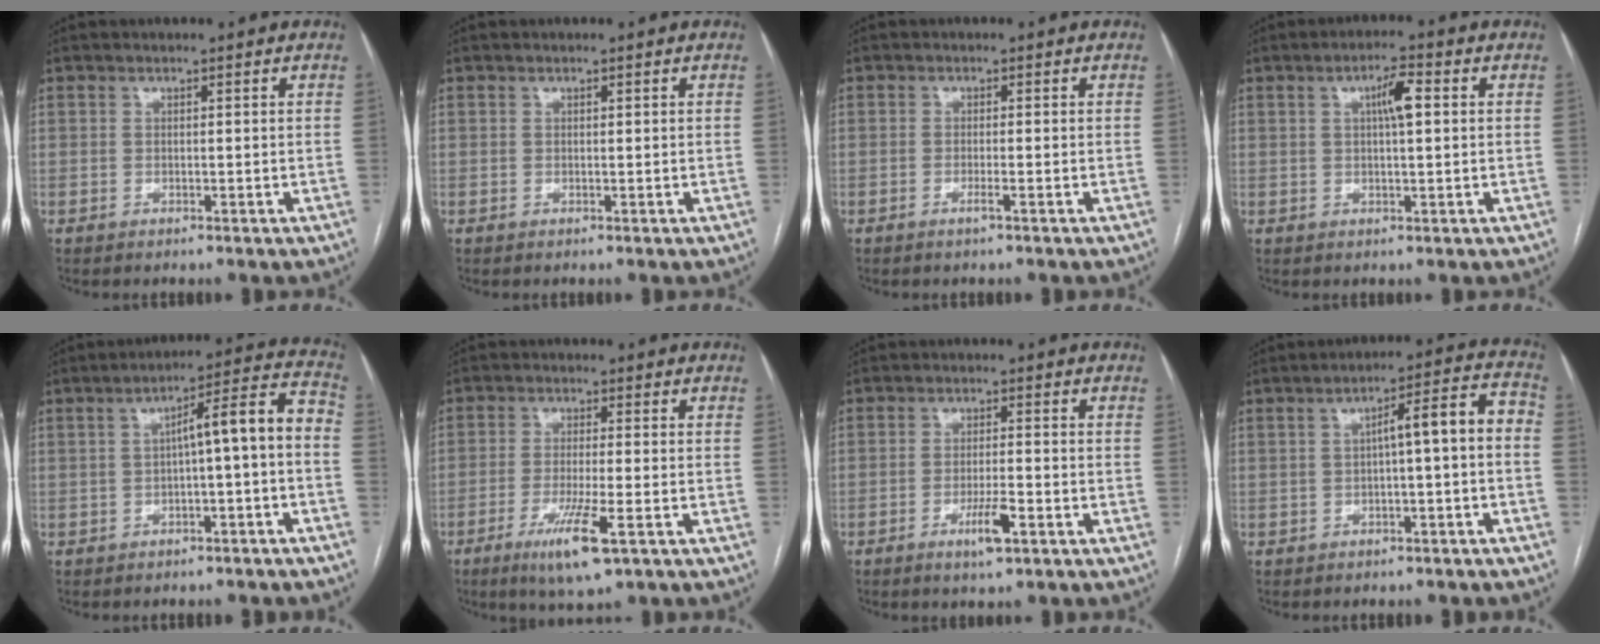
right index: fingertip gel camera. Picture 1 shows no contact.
{"total": 0.0}
{"total": 1.2, "force": [-0.6, -0.2, 1.0], "torque": [-0.020, -0.001, -0.012]}
{"total": 4.2, "force": [1.1, 0.5, 4.0], "torque": [-0.072, 0.010, 0.017]}
{"total": 9.0, "force": [-1.4, 0.9, 8.9], "torque": [-0.120, 0.040, -0.019]}
{"total": 7.7, "force": [-3.9, 0.3, 6.7], "torque": [-0.126, -0.020, -0.063]}
{"total": 4.6, "force": [-2.3, 0.4, 4.0], "torque": [-0.073, -0.005, -0.041]}
{"total": 7.4, "force": [-0.8, 1.0, 7.3], "torque": [-0.097, 0.038, -0.013]}